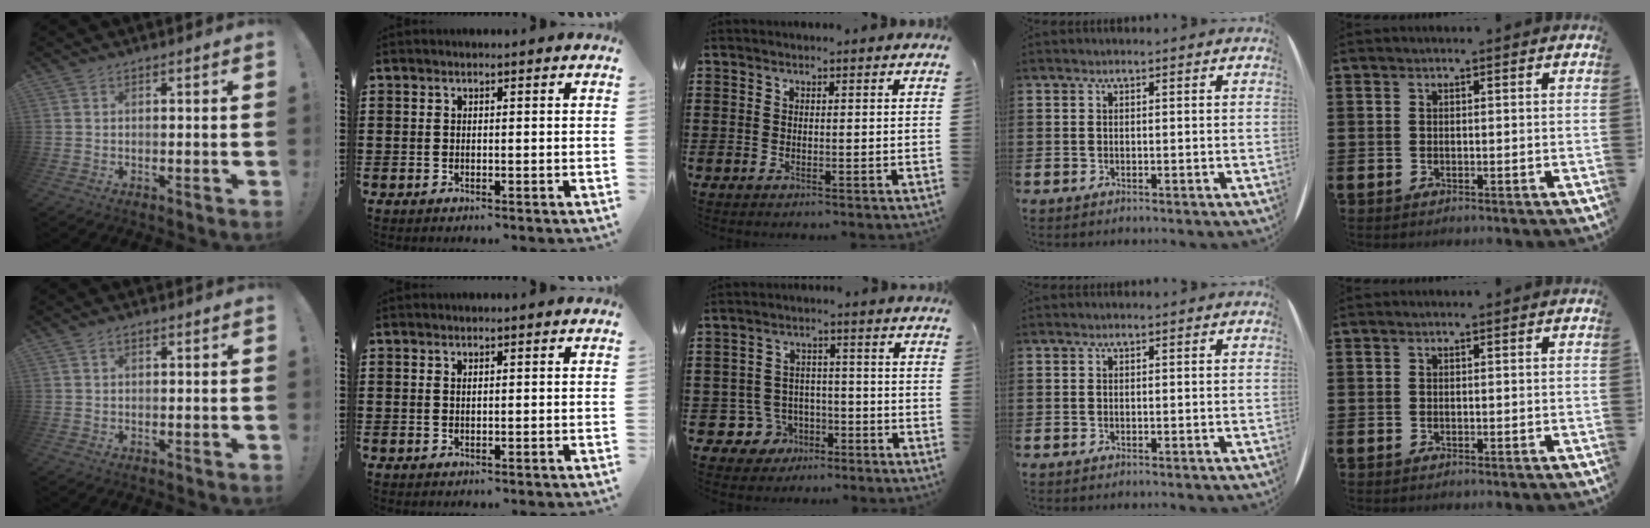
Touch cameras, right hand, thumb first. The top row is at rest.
{"thumb": {"total": 1.1, "force": [0.5, 0.9, 0.5], "torque": [-0.008, 0.002, 0.008]}, "index": {"total": 0.5, "force": [0.3, 0.2, 0.4], "torque": [-0.009, 0.001, 0.006]}, "middle": {"total": 5.3, "force": [-3.2, 4.2, 0.9], "torque": [-0.042, 0.010, -0.062]}}